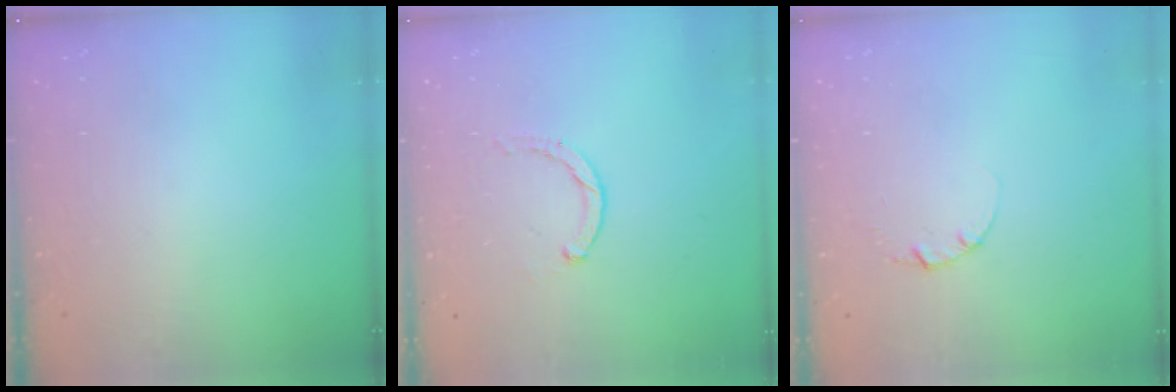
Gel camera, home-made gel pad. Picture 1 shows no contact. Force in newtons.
{"total": 0.6, "press": 0.6, "slide": 0.2}
{"total": 1.3, "press": 1.3, "slide": 0.2}